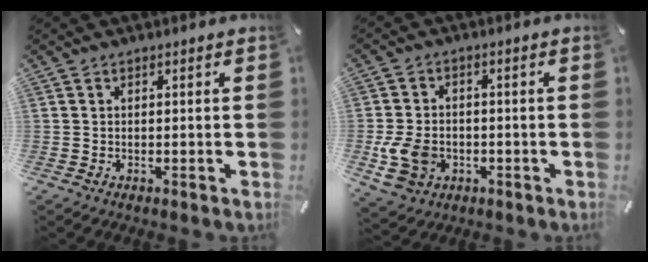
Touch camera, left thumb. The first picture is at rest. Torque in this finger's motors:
{"motor_torque": [1.67, 2.44, 0.29, 0.25, 0.40]}